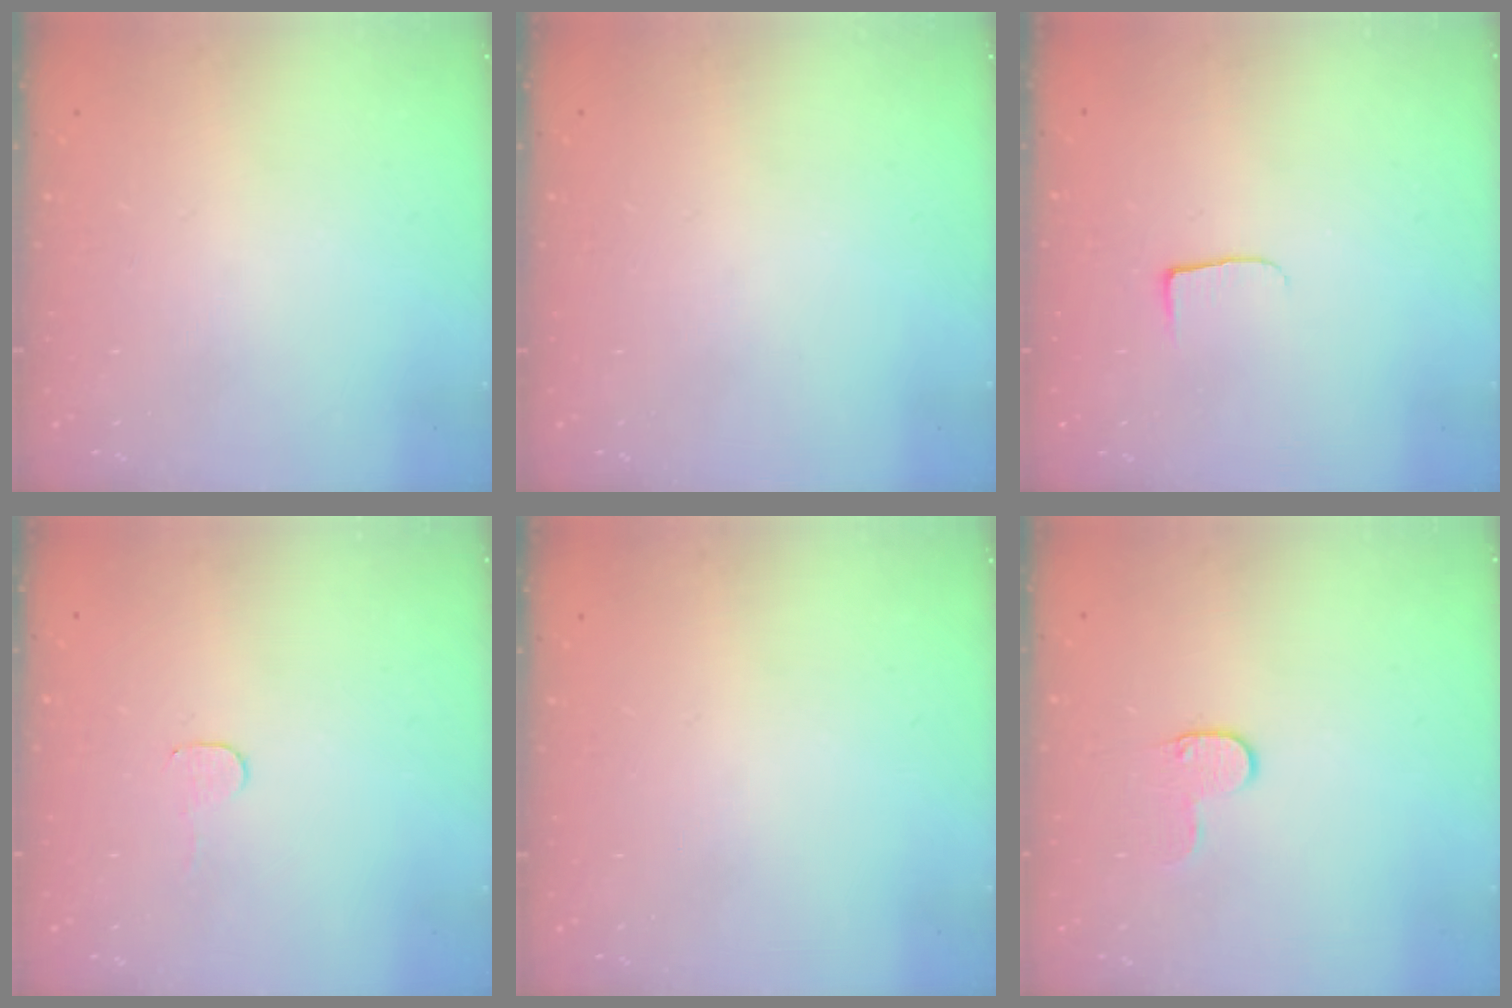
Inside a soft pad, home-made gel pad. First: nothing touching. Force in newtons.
{"total": 0.0}
{"total": 5.0, "press": 4.9, "slide": 0.6}
{"total": 2.8, "press": 2.8, "slide": 0.2}
{"total": 0.0}
{"total": 5.1, "press": 5.1, "slide": 0.5}